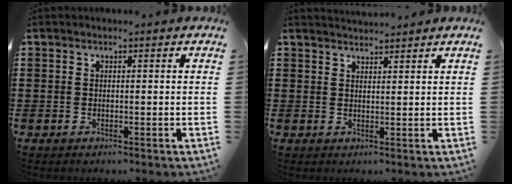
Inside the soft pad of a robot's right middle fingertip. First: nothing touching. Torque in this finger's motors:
{"motor_torque": [-0.10, -0.04, -0.09, -0.02]}